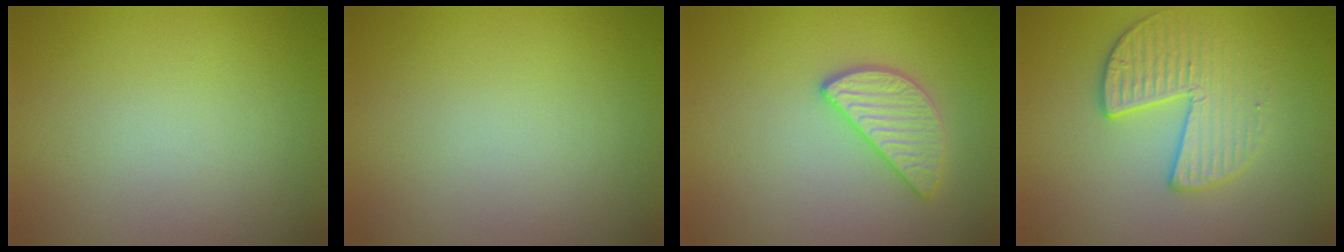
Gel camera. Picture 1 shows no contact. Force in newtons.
{"total": 0.0}
{"total": 2.7, "press": 2.7, "slide": 0.1}
{"total": 3.4, "press": 3.2, "slide": 1.1}